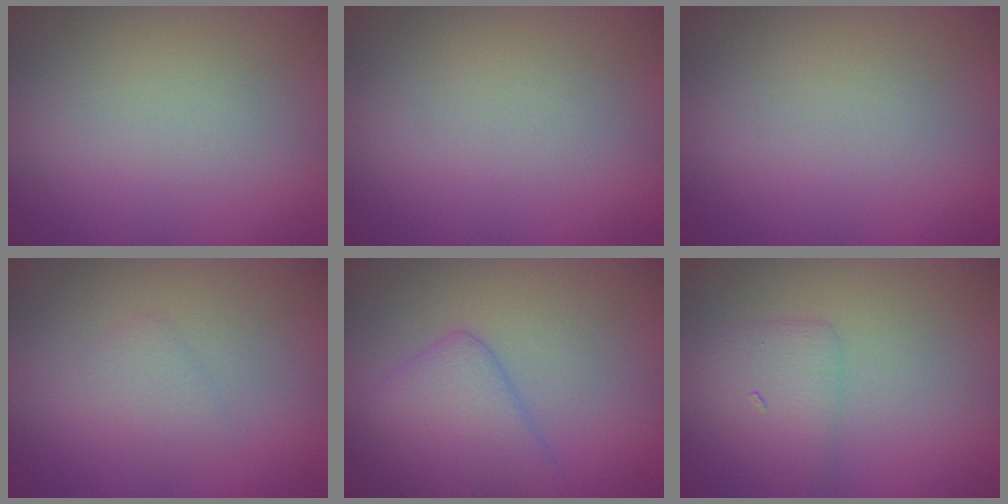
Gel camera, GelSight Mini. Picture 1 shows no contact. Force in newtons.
{"total": 0.0}
{"total": 0.0}
{"total": 1.4, "press": 1.4, "slide": 0.0}
{"total": 4.8, "press": 4.8, "slide": 0.1}
{"total": 2.3, "press": 2.3, "slide": 0.1}